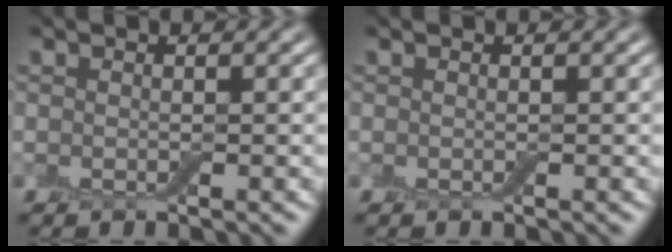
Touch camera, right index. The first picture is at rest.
{"total": 0.0}